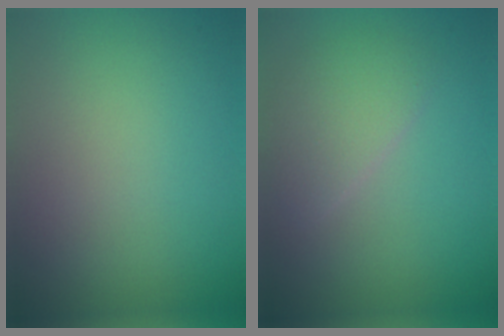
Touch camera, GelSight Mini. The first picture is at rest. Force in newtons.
{"total": 2.5, "press": 2.5, "slide": 0.1}